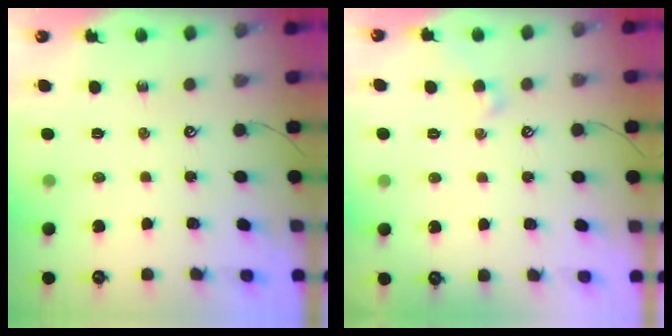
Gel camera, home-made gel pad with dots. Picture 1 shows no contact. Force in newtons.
{"total": 1.1, "press": 1.0, "slide": 0.4}